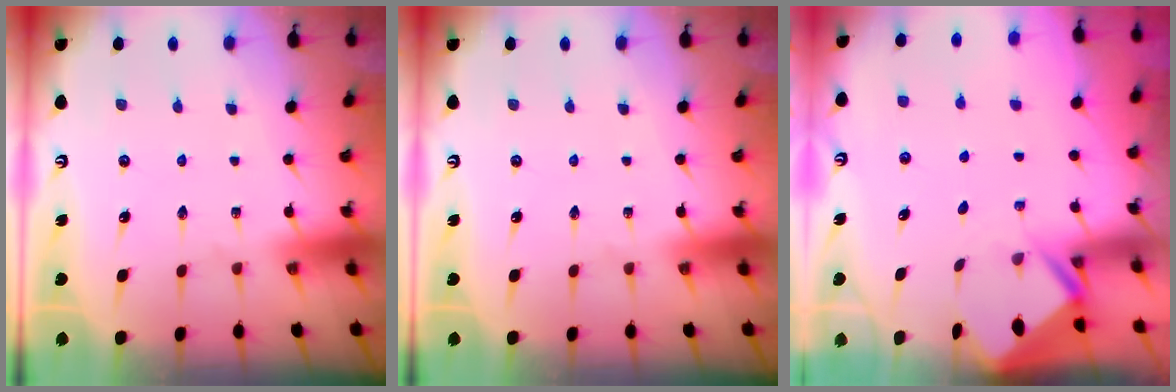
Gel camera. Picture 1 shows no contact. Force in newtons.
{"total": 0.0}
{"total": 2.4, "press": 2.4, "slide": 0.1}